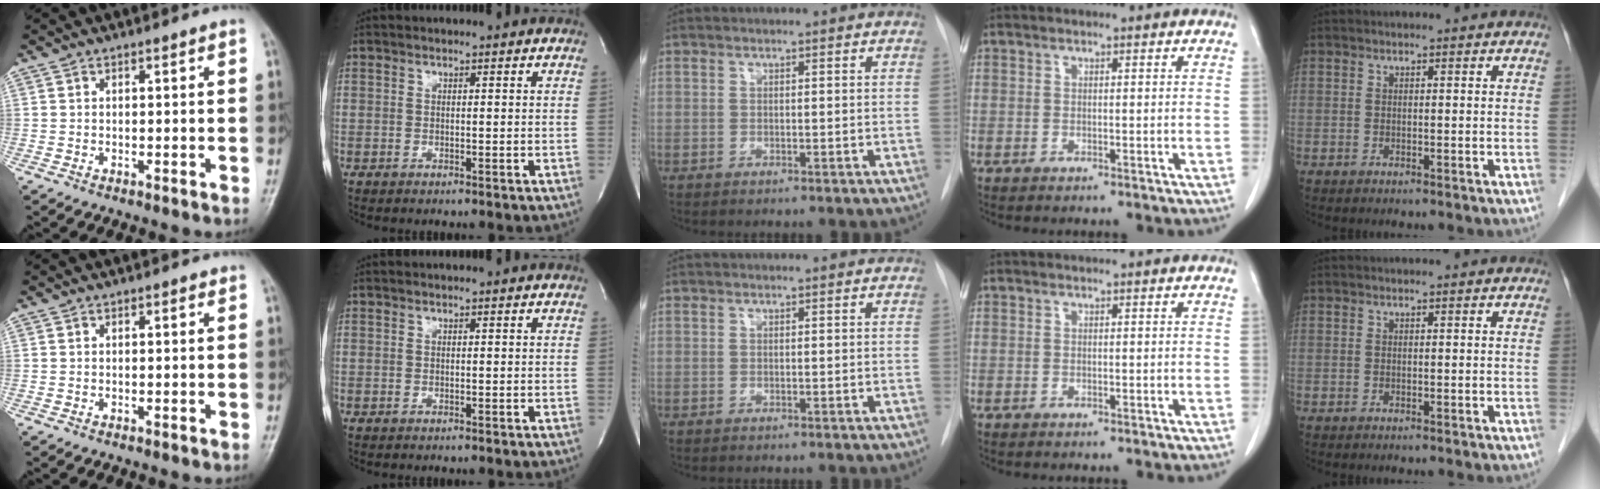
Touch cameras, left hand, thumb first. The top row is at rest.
{}